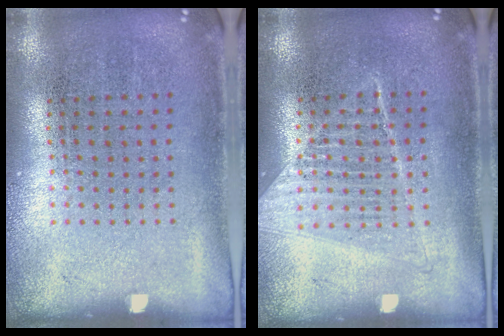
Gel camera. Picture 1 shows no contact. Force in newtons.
{"total": 1.1, "press": 1.0, "slide": 0.3}